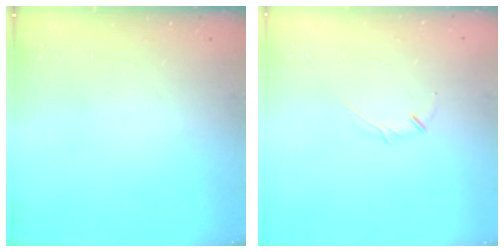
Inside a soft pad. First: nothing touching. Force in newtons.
{"total": 3.2, "press": 3.2, "slide": 0.7}